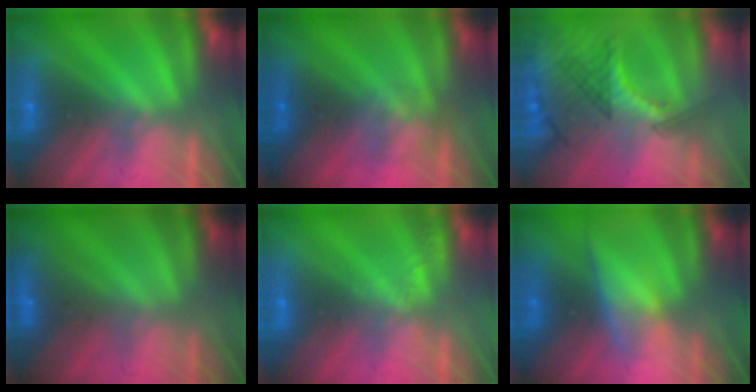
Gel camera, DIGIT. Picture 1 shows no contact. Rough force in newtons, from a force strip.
{"total": 2.4}
{"total": 3.0}
{"total": 2.9}
{"total": 2.2}
{"total": 3.0}